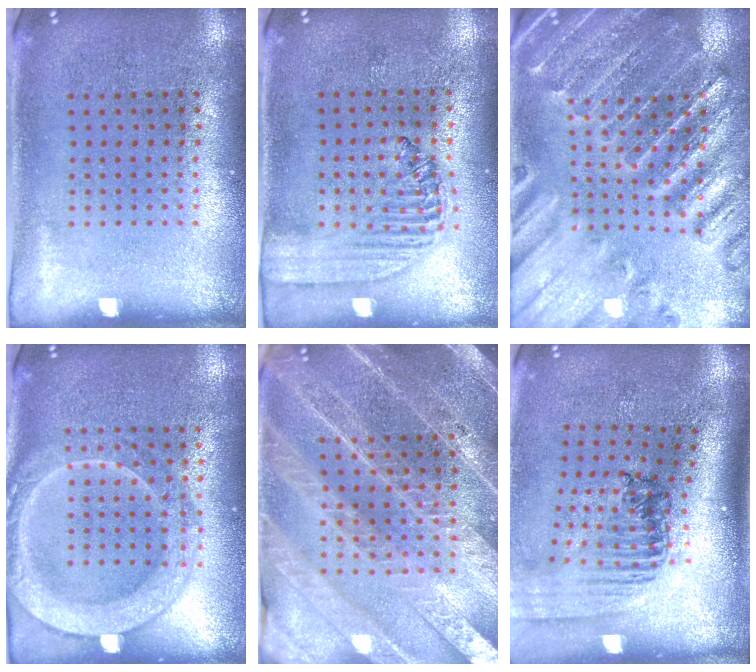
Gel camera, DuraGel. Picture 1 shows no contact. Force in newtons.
{"total": 1.5, "press": 1.4, "slide": 0.5}
{"total": 2.8, "press": 2.8, "slide": 0.3}
{"total": 2.0, "press": 2.0, "slide": 0.3}
{"total": 4.3, "press": 3.9, "slide": 1.8}
{"total": 1.7, "press": 1.5, "slide": 0.7}